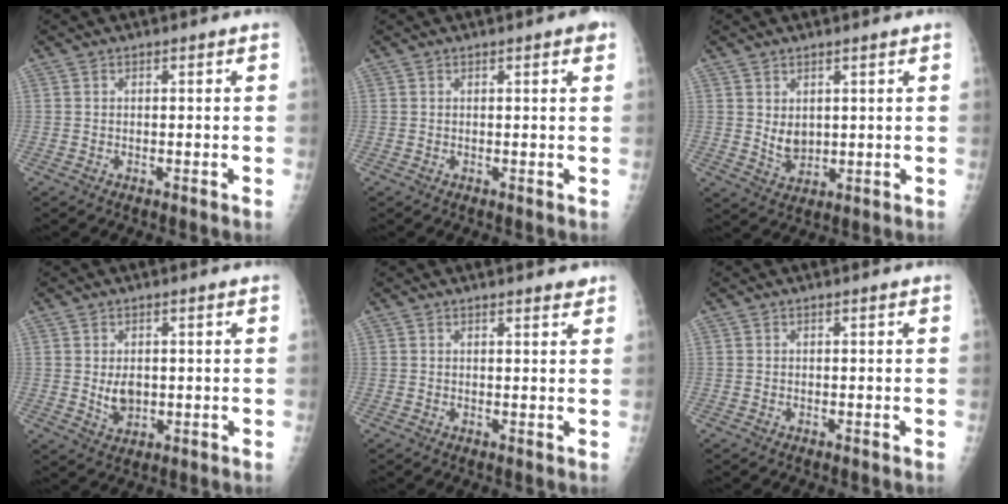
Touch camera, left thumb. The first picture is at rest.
{"total": 1.9, "force": [1.0, 0.3, 1.6], "torque": [-0.020, -0.001, 0.010]}
{"total": 4.1, "force": [1.4, 2.7, 2.8], "torque": [-0.038, -0.018, 0.035]}
{"total": 3.9, "force": [0.4, 2.6, 2.9], "torque": [-0.038, -0.009, 0.017]}
{"total": 2.2, "force": [2.0, 0.4, 0.9], "torque": [-0.004, -0.010, 0.024]}
{"total": 0.0}